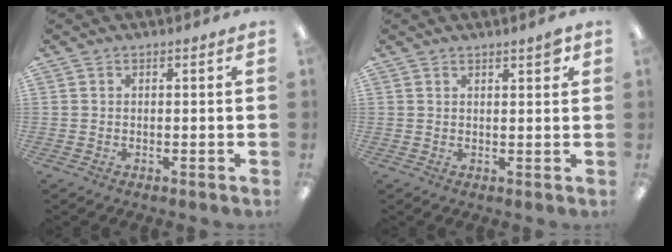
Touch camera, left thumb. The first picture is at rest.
{"total": 2.5, "force": [2.0, 0.3, 1.6], "torque": [-0.018, -0.008, 0.031]}